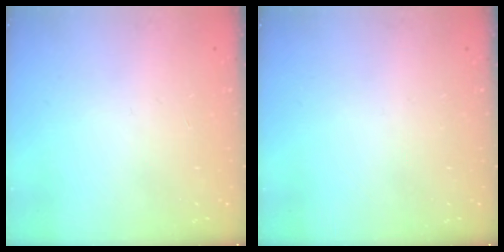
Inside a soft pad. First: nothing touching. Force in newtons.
{"total": 0.0}